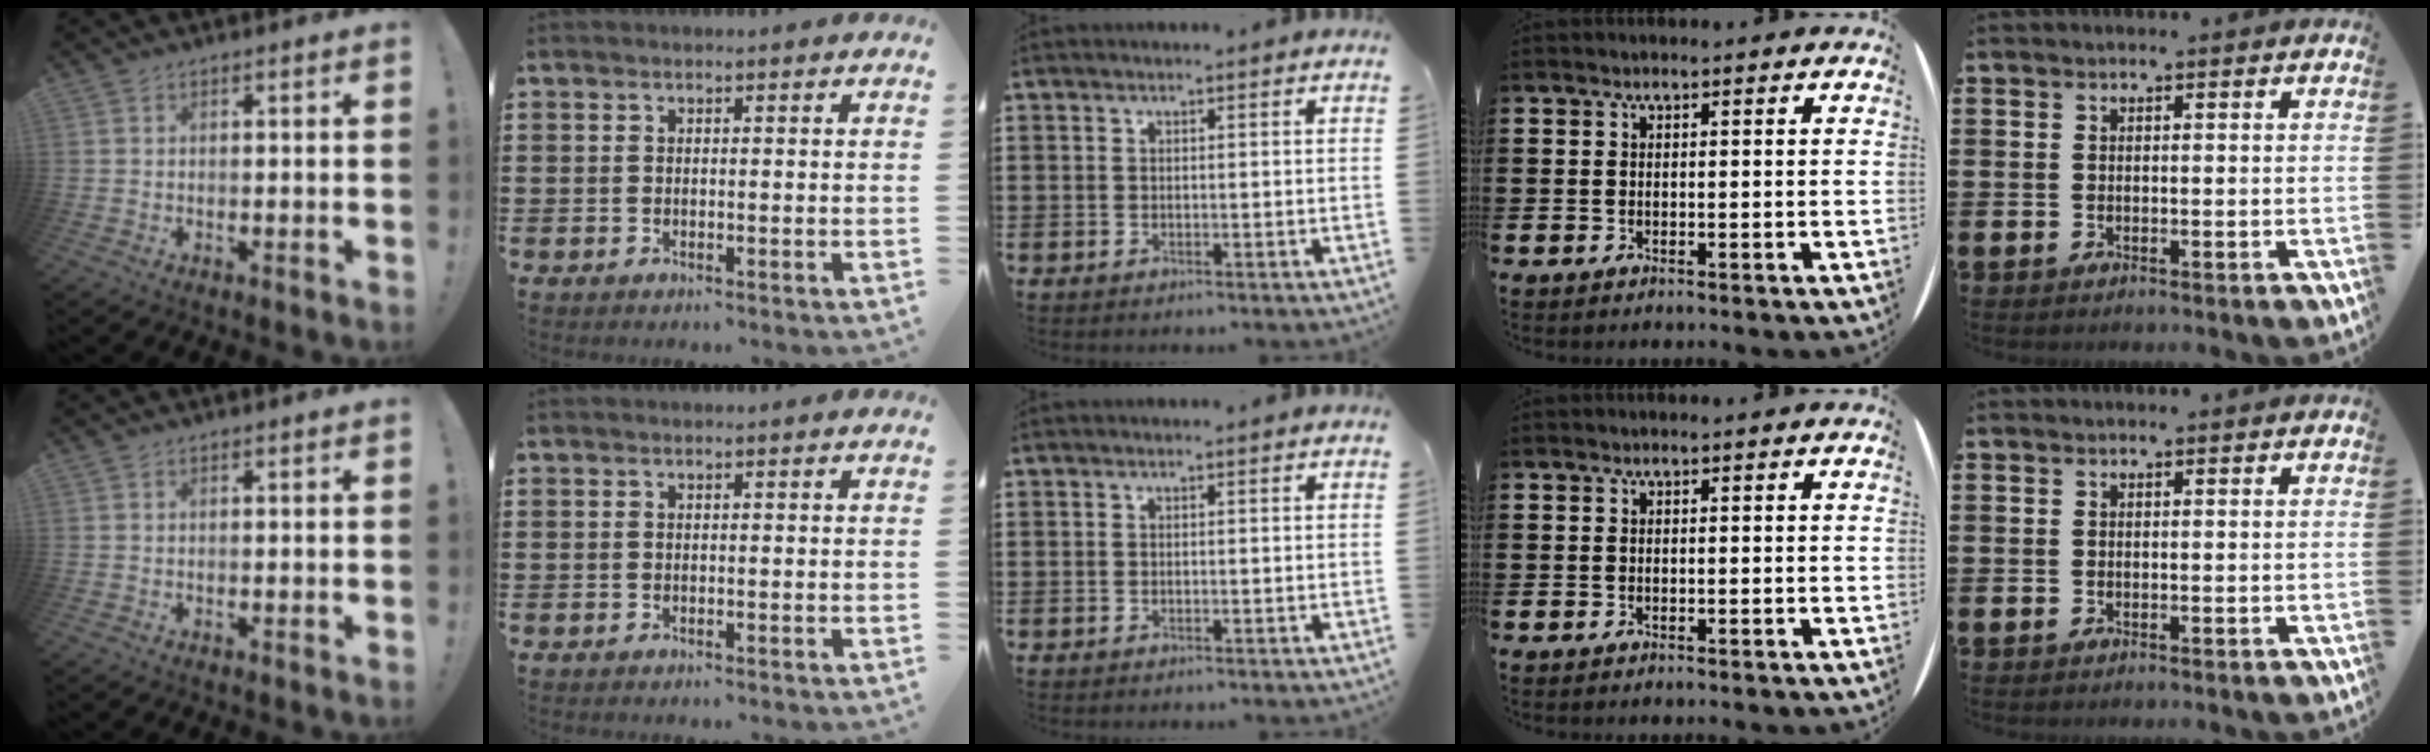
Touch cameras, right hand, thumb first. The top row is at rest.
{}